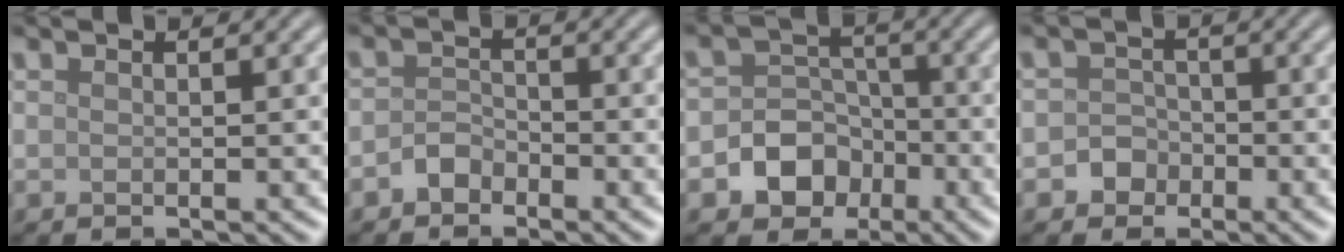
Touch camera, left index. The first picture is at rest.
{"total": 1.7, "force": [-1.2, 1.1, 0.5], "torque": [-0.007, 0.009, -0.026]}
{"total": 5.4, "force": [-2.3, 4.5, 1.9], "torque": [-0.003, 0.004, -0.063]}
{"total": 2.0, "force": [-0.9, 1.7, 0.4], "torque": [0.009, 0.006, -0.023]}